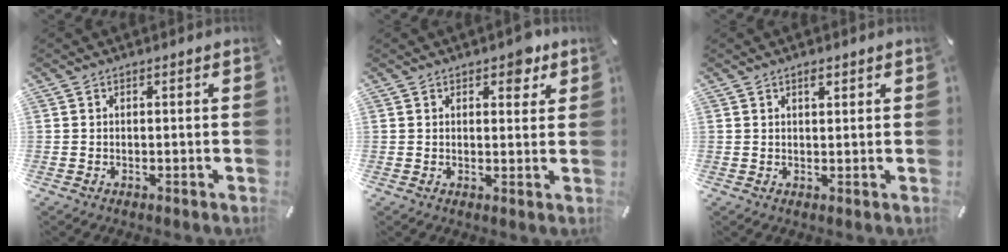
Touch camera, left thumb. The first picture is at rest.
{"total": 4.4, "force": [2.8, 2.5, 2.2], "torque": [-0.012, -0.012, 0.041]}
{"total": 1.7, "force": [1.1, 0.6, 1.1], "torque": [-0.016, -0.004, 0.019]}